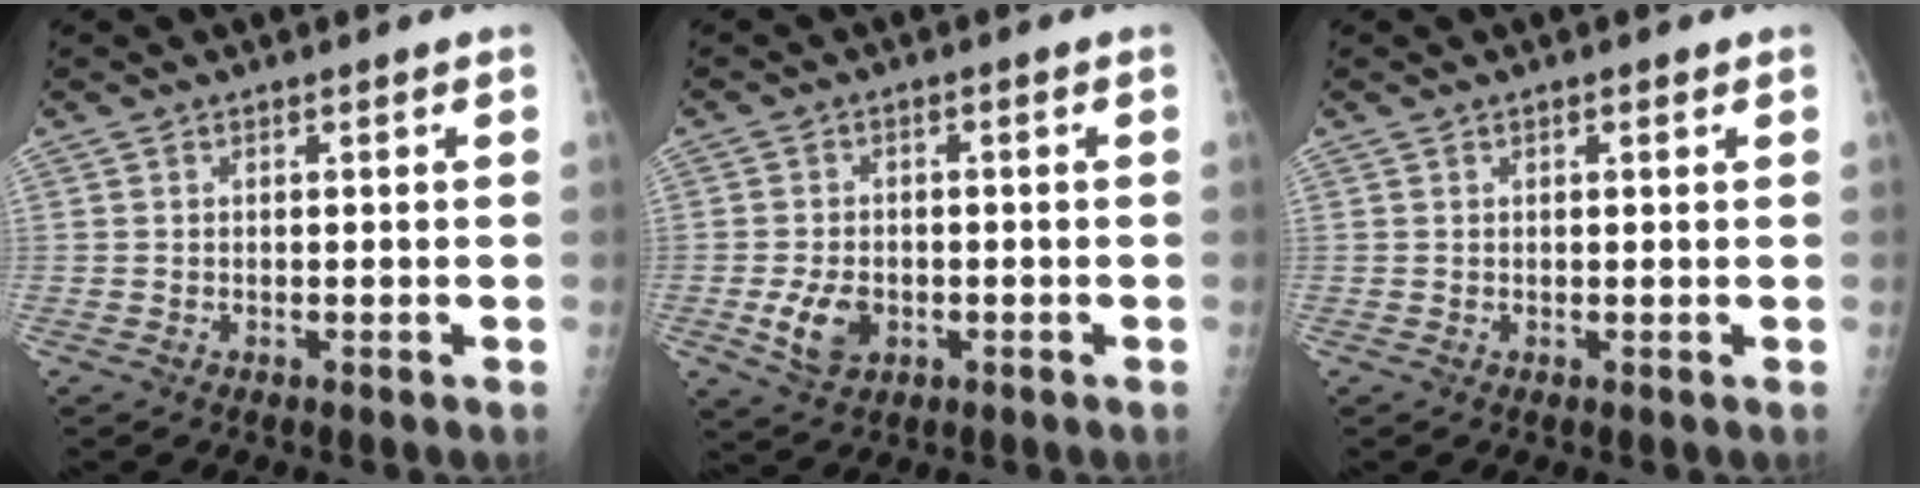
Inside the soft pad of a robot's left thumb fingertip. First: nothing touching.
{"total": 6.0, "force": [-1.8, 4.1, 4.1], "torque": [-0.070, 0.001, -0.026]}
{"total": 0.9, "force": [0.5, 0.4, 0.7], "torque": [-0.008, 0.000, 0.006]}